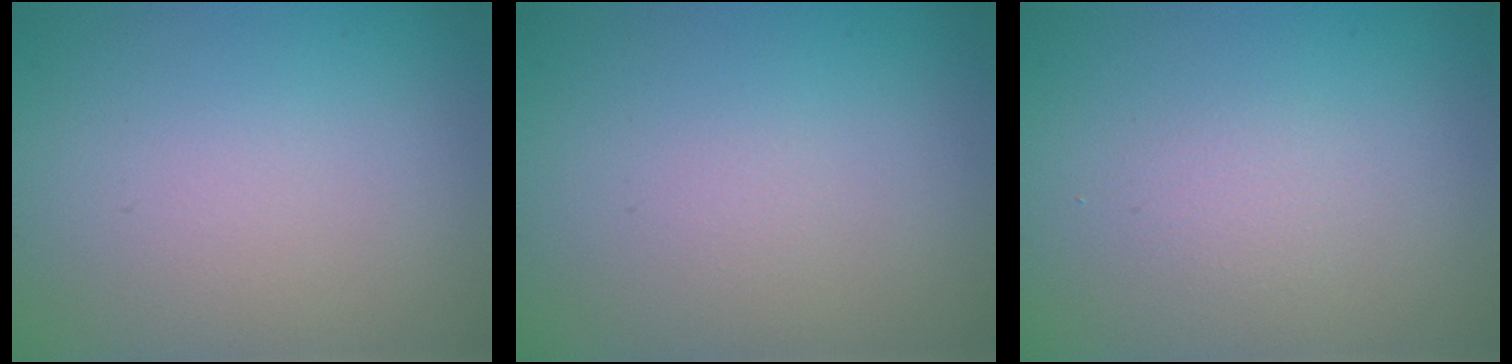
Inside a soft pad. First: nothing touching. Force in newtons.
{"total": 0.0}
{"total": 2.6, "press": 2.6, "slide": 0.3}